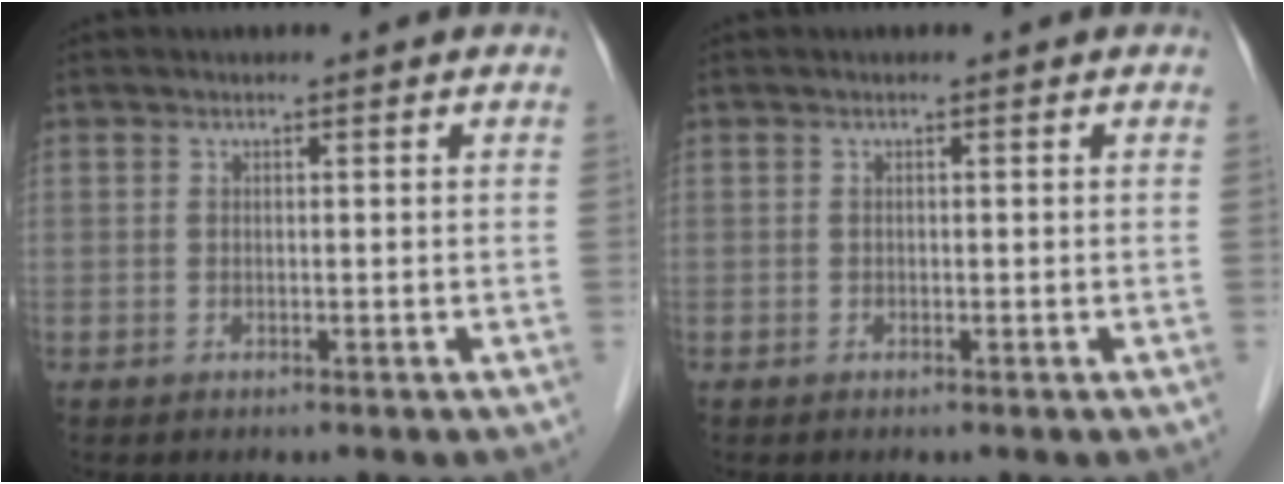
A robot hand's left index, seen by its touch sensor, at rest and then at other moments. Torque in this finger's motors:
{"motor_torque": [-0.81, 0.60, -0.02, -0.01]}